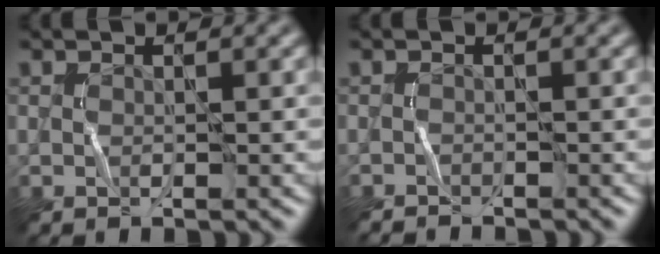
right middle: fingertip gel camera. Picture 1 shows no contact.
{"total": 1.1, "force": [-1.1, -0.1, -0.2], "torque": [-0.001, 0.002, -0.018]}